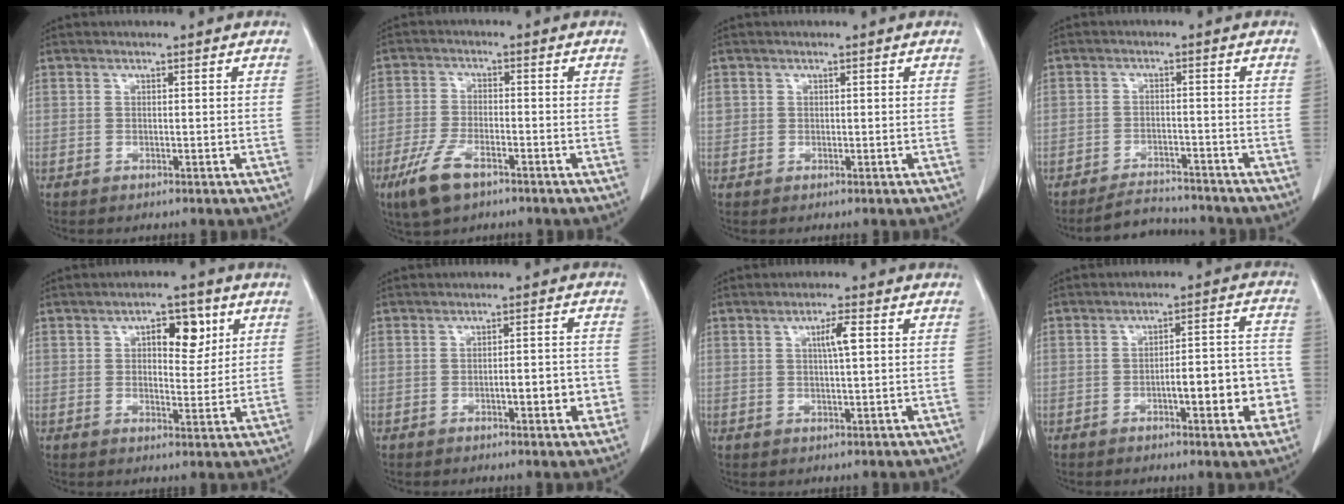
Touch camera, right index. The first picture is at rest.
{"total": 7.1, "force": [-4.4, 2.4, 5.0], "torque": [-0.111, -0.012, -0.079]}
{"total": 1.5, "force": [0.4, 1.5, 0.4], "torque": [-0.002, 0.012, 0.009]}
{"total": 5.2, "force": [-5.0, 1.3, 0.1], "torque": [0.000, 0.000, -0.081]}
{"total": 6.2, "force": [2.4, 2.9, 4.9], "torque": [-0.067, 0.008, 0.036]}
{"total": 4.8, "force": [-1.6, 1.1, 4.4], "torque": [-0.061, 0.006, -0.017]}
{"total": 3.4, "force": [0.9, 0.2, 3.2], "torque": [-0.056, 0.002, 0.014]}
{"total": 9.7, "force": [-3.0, 2.4, 9.0], "torque": [-0.111, 0.028, -0.035]}